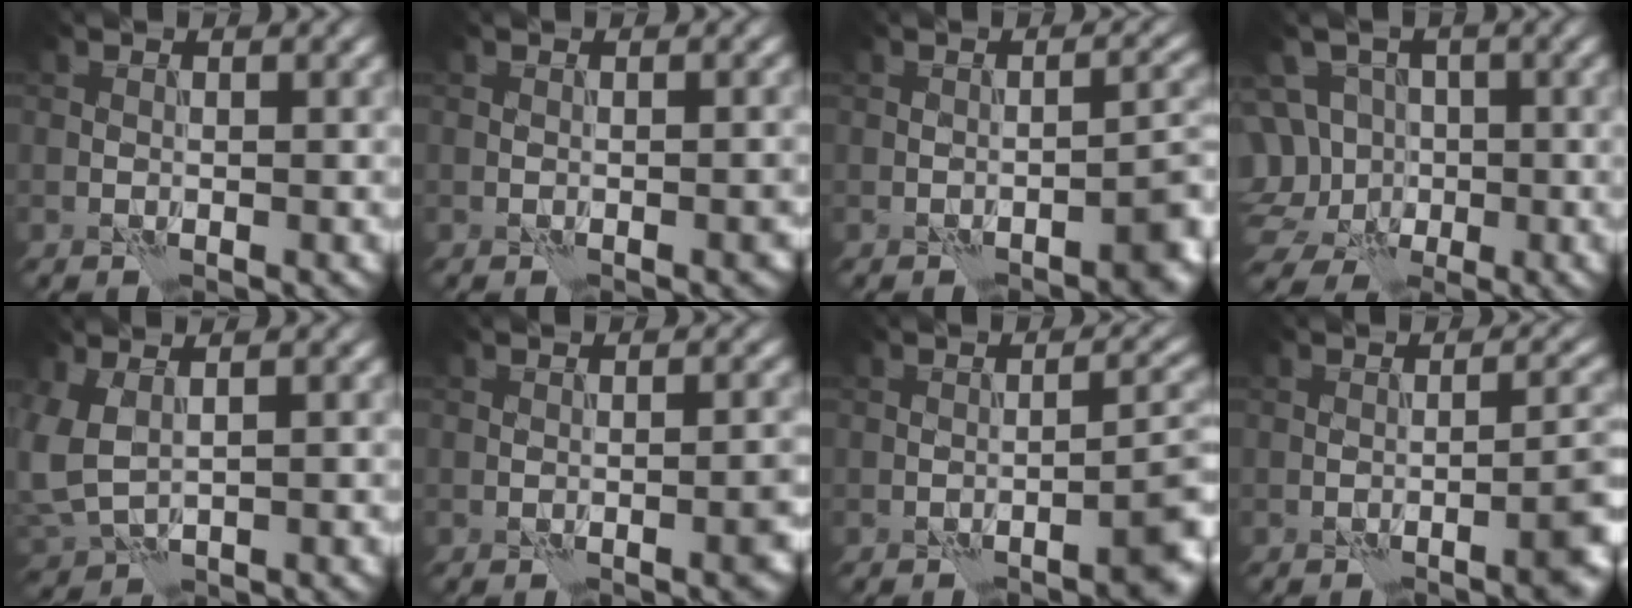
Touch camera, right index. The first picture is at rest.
{"total": 0.9, "force": [-0.4, 0.2, 0.8], "torque": [-0.011, 0.002, -0.006]}
{"total": 3.4, "force": [-2.1, 0.8, 2.5], "torque": [-0.029, 0.013, -0.030]}
{"total": 8.6, "force": [-0.6, 7.7, 3.8], "torque": [-0.068, 0.028, -0.046]}
{"total": 4.2, "force": [1.0, 2.5, 3.2], "torque": [-0.076, -0.002, 0.030]}
{"total": 2.0, "force": [-0.9, 0.4, 1.8], "torque": [-0.023, 0.004, -0.013]}
{"total": 4.3, "force": [-2.4, 0.8, 3.5], "torque": [-0.036, 0.016, -0.037]}
{"total": 4.4, "force": [-2.1, 1.0, 3.7], "torque": [-0.040, 0.012, -0.033]}